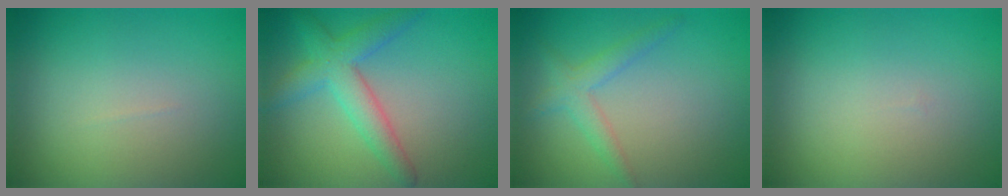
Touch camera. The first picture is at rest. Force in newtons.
{"total": 2.9, "press": 2.9, "slide": 0.2}
{"total": 2.3, "press": 2.3, "slide": 0.1}
{"total": 0.0}